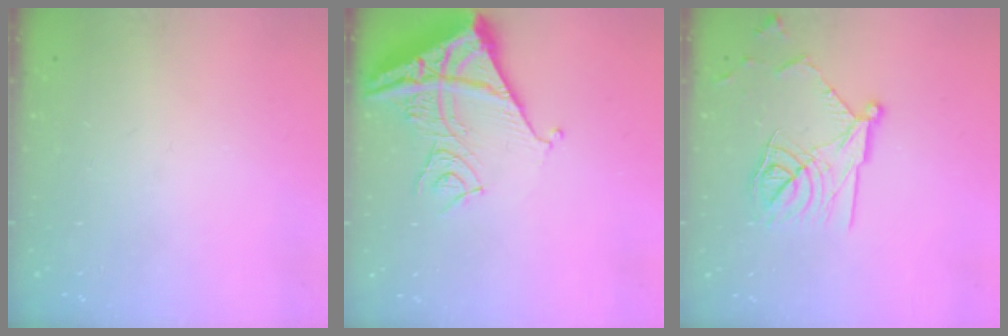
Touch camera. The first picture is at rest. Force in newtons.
{"total": 12.2, "press": 12.1, "slide": 1.5}
{"total": 16.1, "press": 16.1, "slide": 0.6}